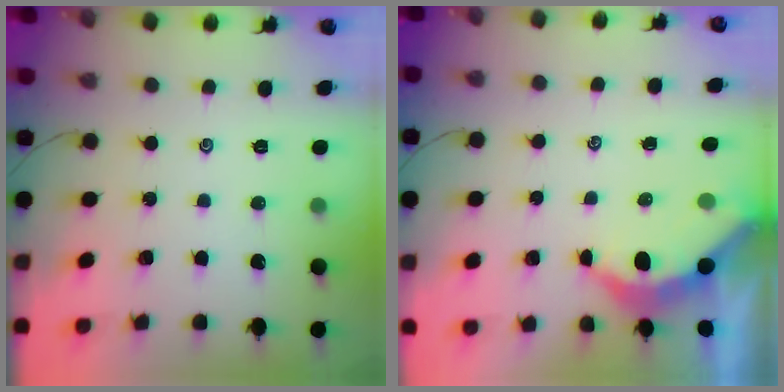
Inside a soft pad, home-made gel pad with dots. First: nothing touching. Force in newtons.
{"total": 3.7, "press": 3.7, "slide": 0.4}